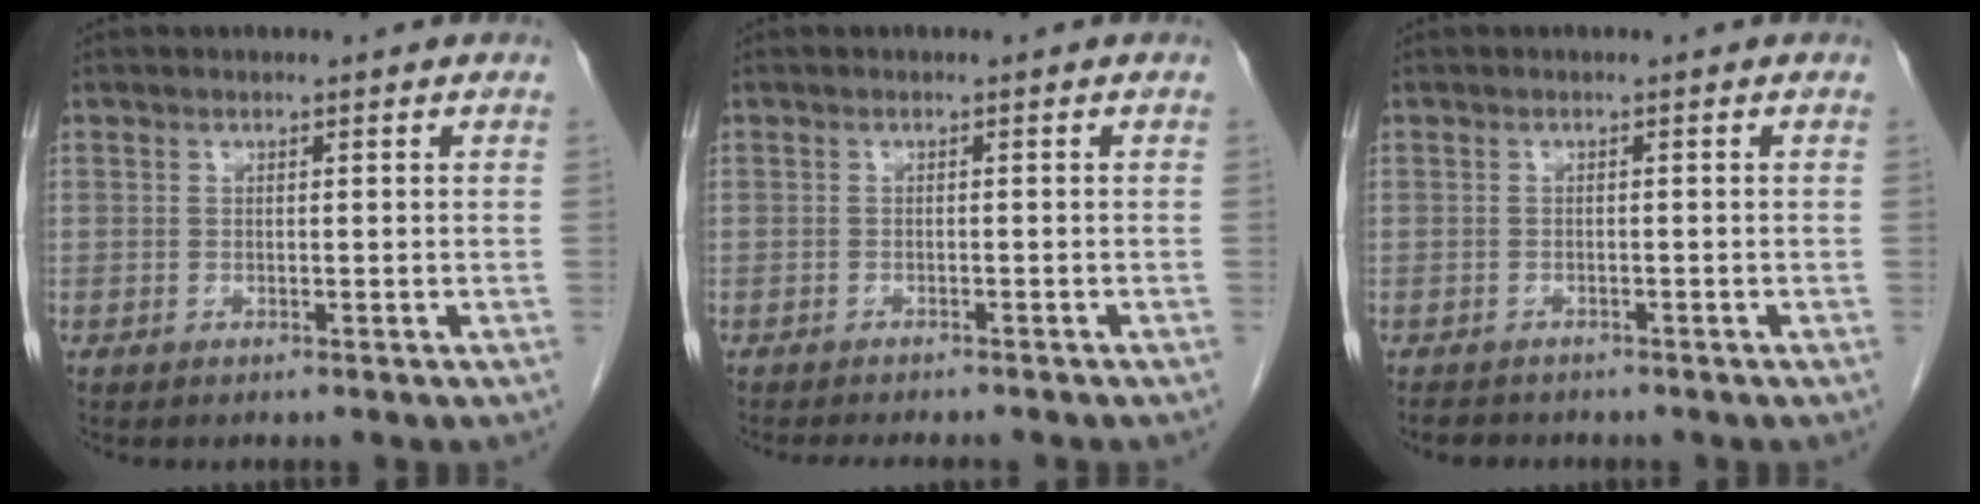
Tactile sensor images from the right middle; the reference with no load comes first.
{"total": 6.4, "force": [-5.7, 1.6, 2.4], "torque": [-0.030, -0.004, -0.072]}
{"total": 3.1, "force": [-2.7, 1.3, 0.8], "torque": [-0.016, -0.003, -0.035]}